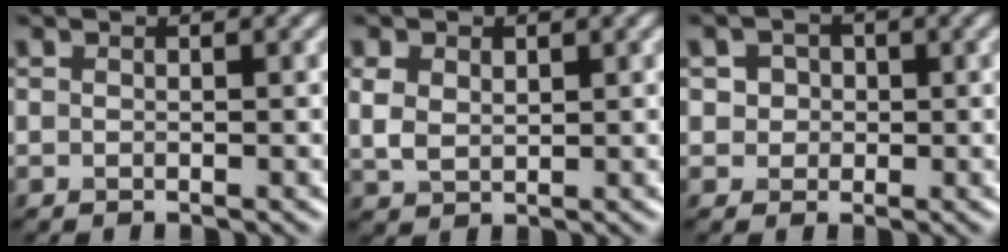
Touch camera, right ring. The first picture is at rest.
{"total": 2.4, "force": [0.9, 1.8, 1.5], "torque": [-0.035, -0.002, 0.021]}
{"total": 2.8, "force": [0.8, 2.4, 1.2], "torque": [-0.013, 0.009, 0.007]}